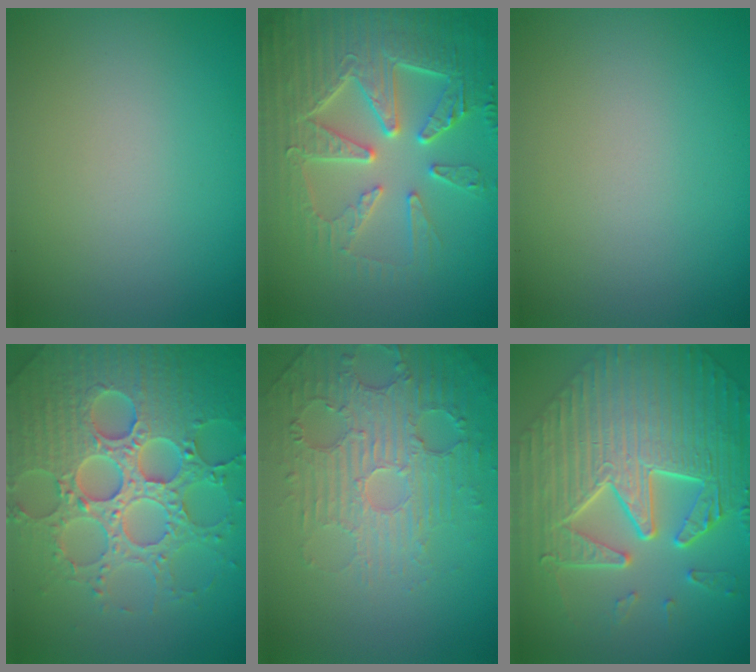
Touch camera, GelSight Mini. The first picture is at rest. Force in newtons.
{"total": 8.0, "press": 6.3, "slide": 4.9}
{"total": 0.0}
{"total": 8.1, "press": 7.9, "slide": 1.7}
{"total": 5.3, "press": 3.8, "slide": 3.6}
{"total": 10.6, "press": 7.3, "slide": 7.6}